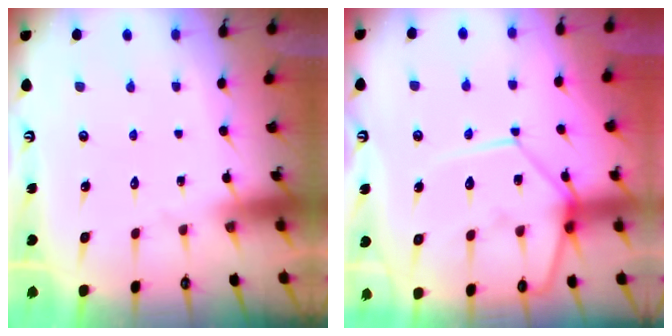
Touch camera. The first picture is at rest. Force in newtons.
{"total": 14.0, "press": 13.9, "slide": 1.2}